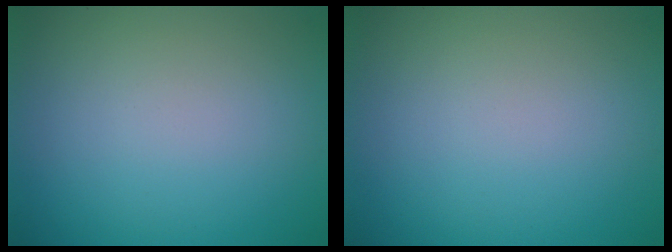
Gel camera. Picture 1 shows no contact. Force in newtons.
{"total": 0.0}